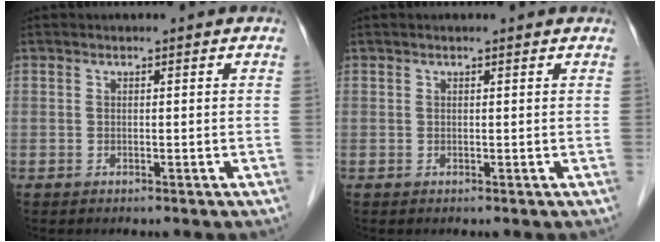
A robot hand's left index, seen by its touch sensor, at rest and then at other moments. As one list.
[{"total": 1.5, "force": [1.3, 0.1, 0.7], "torque": [-0.013, 0.017, 0.019]}]